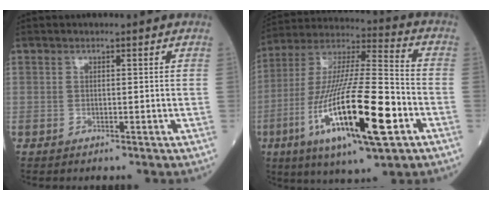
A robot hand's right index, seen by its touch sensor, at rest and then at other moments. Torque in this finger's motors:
{"motor_torque": [2.14, 0.00, 0.72, 0.21]}